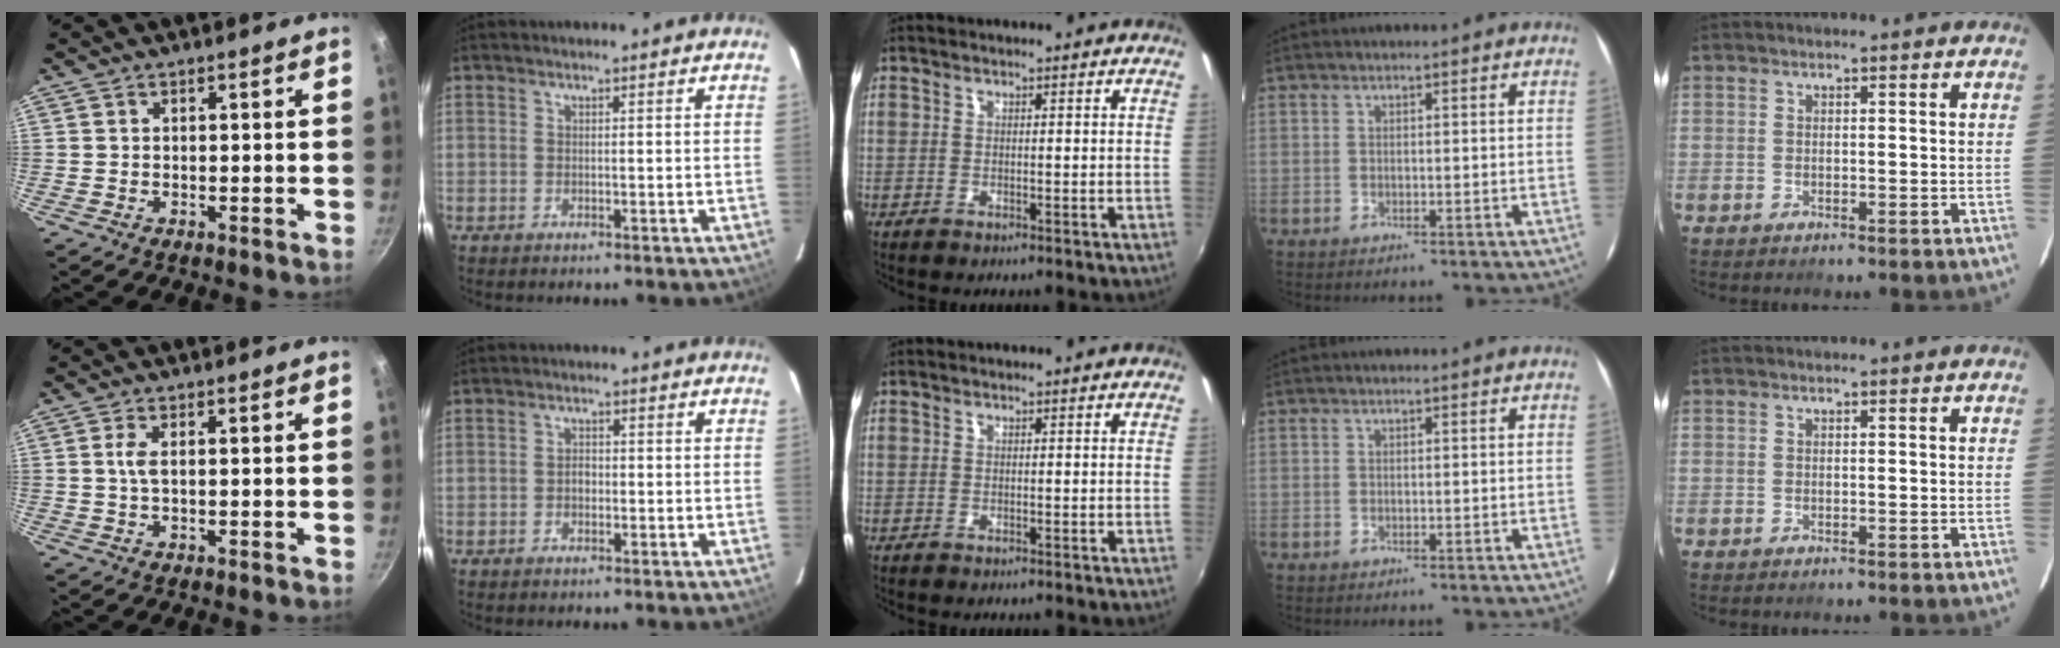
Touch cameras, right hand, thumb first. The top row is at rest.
{"thumb": {"total": 2.0, "force": [0.3, 0.6, 1.9], "torque": [-0.047, 0.002, 0.007]}, "index": {"total": 1.6, "force": [-0.4, 1.3, 0.9], "torque": [-0.015, 0.006, -0.008]}}